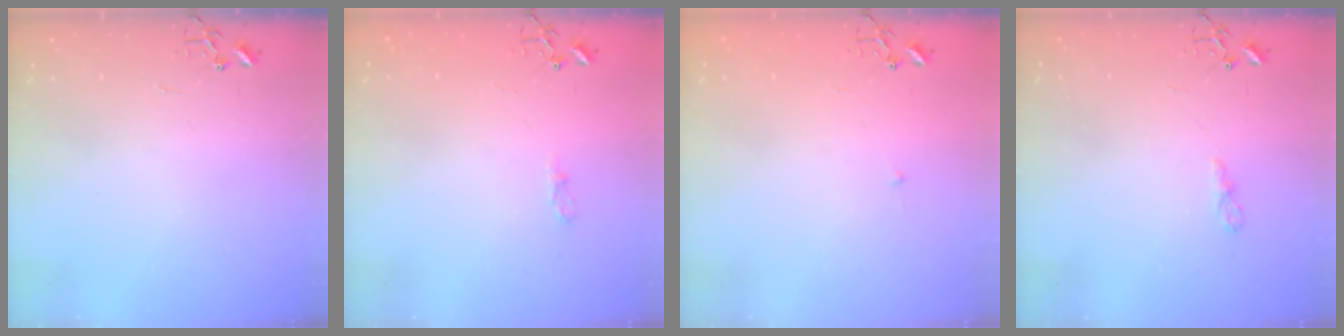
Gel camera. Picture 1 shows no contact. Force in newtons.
{"total": 5.0, "press": 4.9, "slide": 0.6}
{"total": 2.3, "press": 2.3, "slide": 0.3}
{"total": 4.8, "press": 4.7, "slide": 0.6}